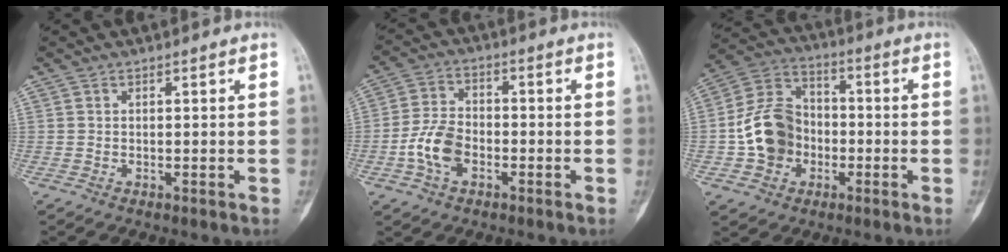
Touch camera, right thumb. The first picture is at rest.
{"total": 8.1, "force": [-2.7, 5.2, 5.6], "torque": [-0.102, 0.022, -0.058]}
{"total": 13.0, "force": [-2.5, 10.5, 7.3], "torque": [-0.113, 0.035, -0.053]}